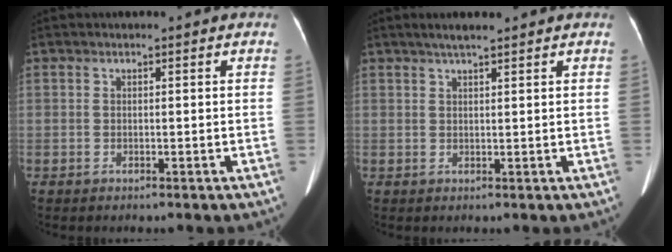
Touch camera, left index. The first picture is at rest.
{"total": 3.2, "force": [2.6, 0.2, 1.9], "torque": [-0.035, 0.011, 0.046]}